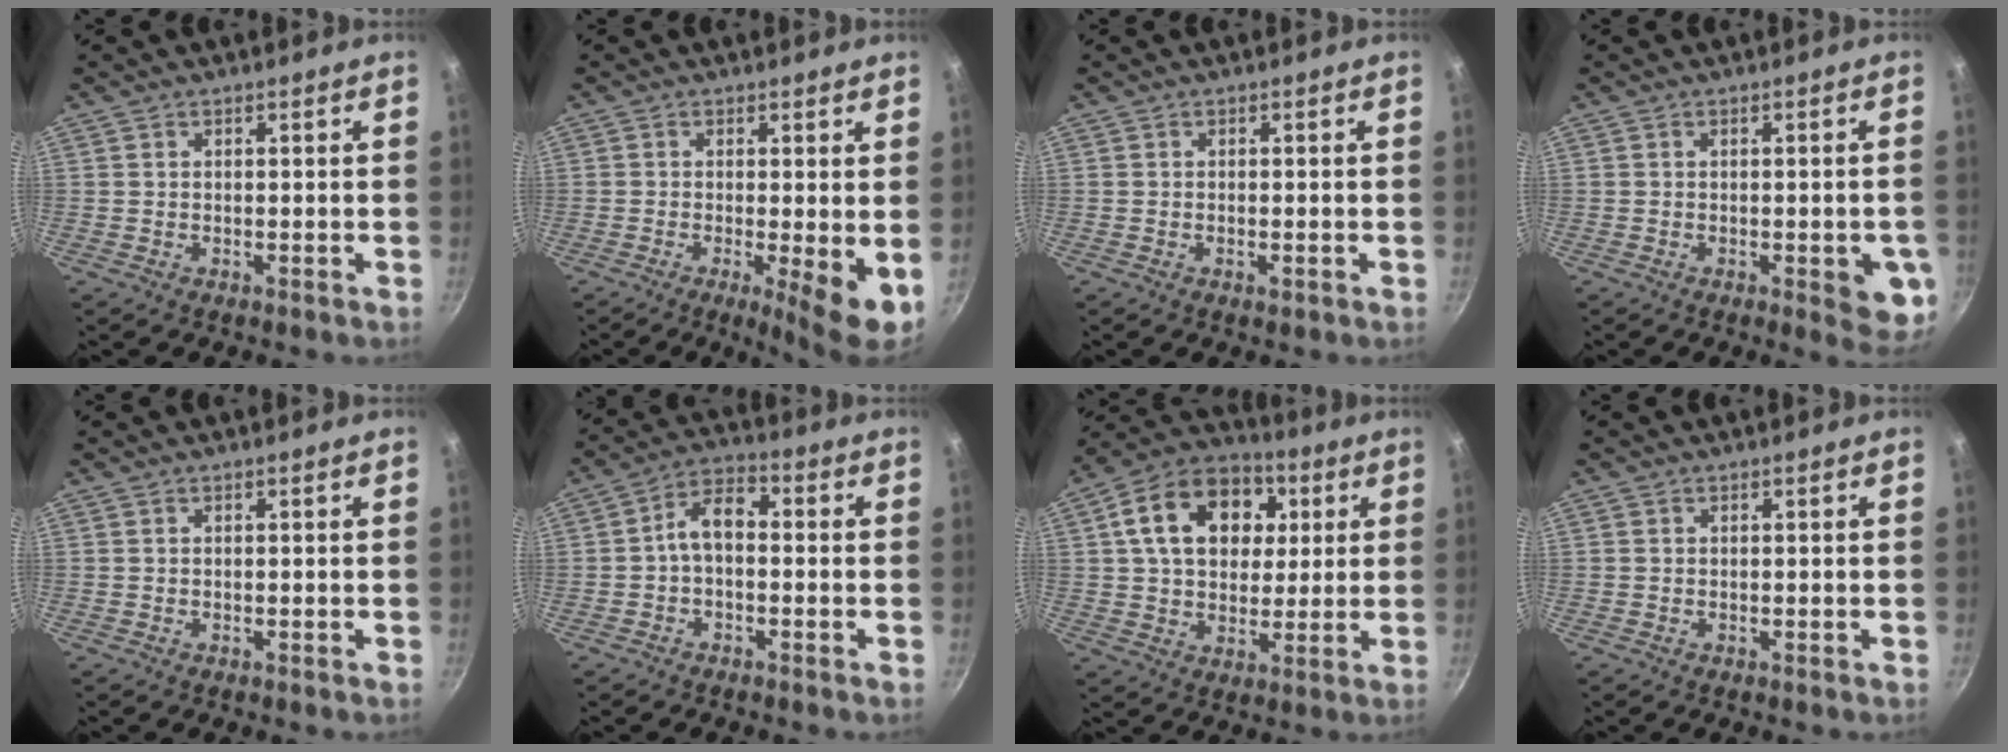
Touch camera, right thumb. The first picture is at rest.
{"total": 6.9, "force": [-1.0, 1.3, 6.7], "torque": [-0.096, -0.012, -0.011]}
{"total": 1.1, "force": [-0.4, 0.4, 1.0], "torque": [-0.019, 0.001, -0.007]}
{"total": 7.7, "force": [-2.1, 2.7, 6.9], "torque": [-0.059, 0.001, -0.023]}
{"total": 0.0}
{"total": 6.5, "force": [-0.7, 4.0, 5.1], "torque": [-0.078, 0.031, -0.025]}
{"total": 18.0, "force": [4.9, 13.1, 11.4], "torque": [-0.166, 0.016, 0.069]}
{"total": 0.0}